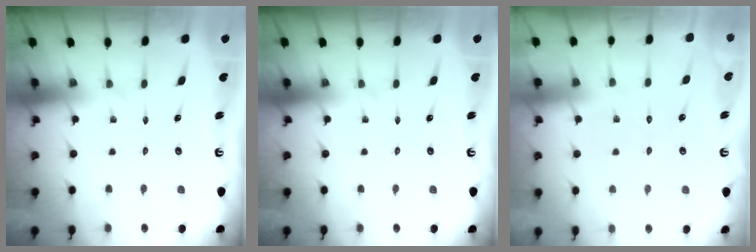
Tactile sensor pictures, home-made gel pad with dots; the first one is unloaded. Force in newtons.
{"total": 0.0}
{"total": 3.6, "press": 3.6, "slide": 0.5}